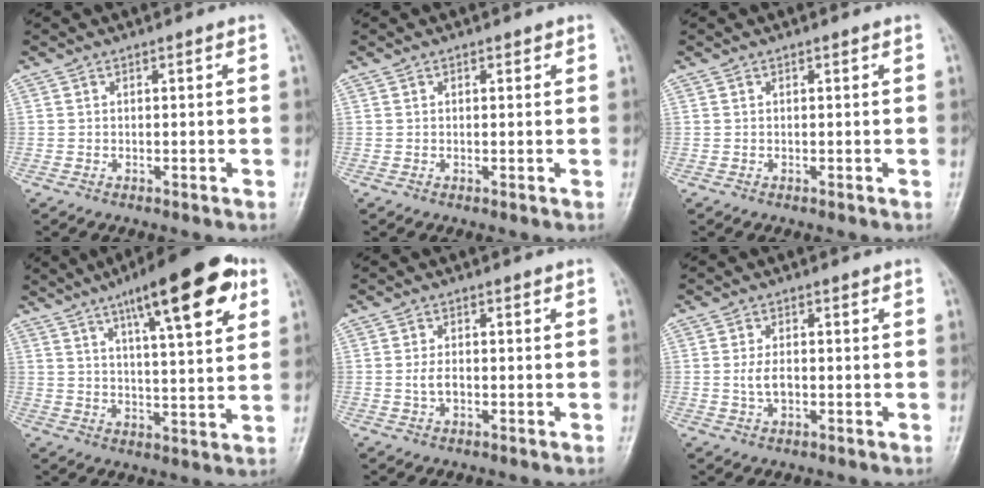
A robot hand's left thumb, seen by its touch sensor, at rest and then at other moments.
{"total": 0.8, "force": [0.5, 0.6, 0.4], "torque": [0.004, -0.002, 0.003]}
{"total": 0.0}
{"total": 18.4, "force": [9.4, 4.9, 15.1], "torque": [-0.198, -0.020, 0.136]}
{"total": 2.4, "force": [-0.2, 1.4, 1.9], "torque": [-0.039, 0.002, -0.006]}
{"total": 3.2, "force": [-0.2, 1.9, 2.6], "torque": [-0.052, 0.002, -0.004]}